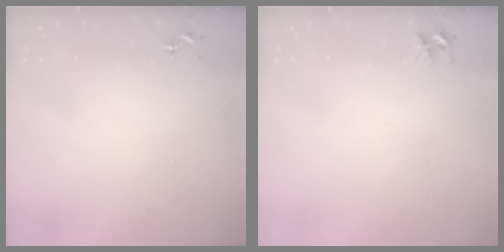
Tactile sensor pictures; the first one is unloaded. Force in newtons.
{"total": 3.8, "press": 3.8, "slide": 0.5}